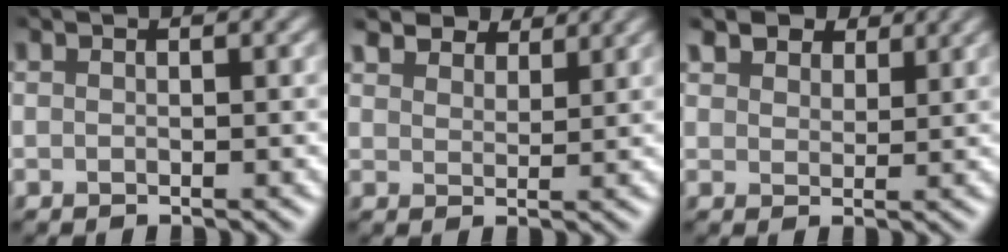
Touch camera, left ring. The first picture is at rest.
{"total": 5.2, "force": [4.7, 1.7, 1.5], "torque": [-0.036, -0.004, 0.090]}
{"total": 4.8, "force": [3.7, 2.5, 1.8], "torque": [-0.046, -0.001, 0.066]}